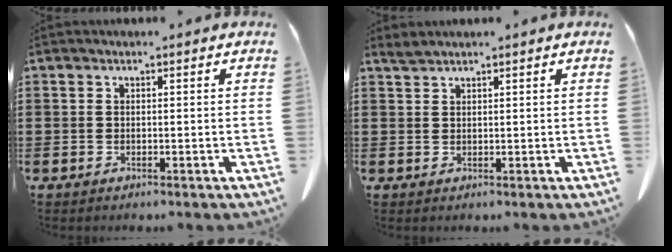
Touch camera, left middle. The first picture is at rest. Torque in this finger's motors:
{"motor_torque": [-0.01, 0.07, 0.00, 0.01]}